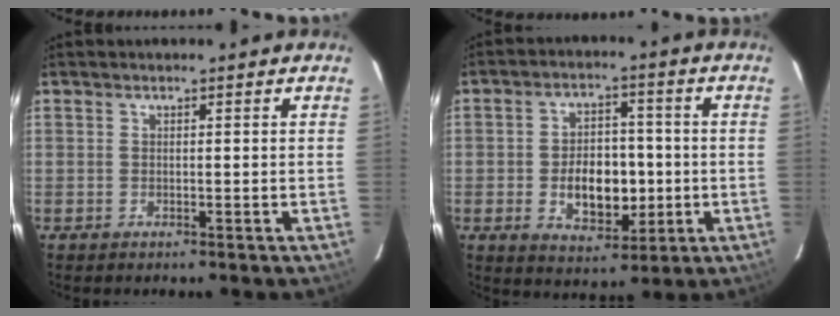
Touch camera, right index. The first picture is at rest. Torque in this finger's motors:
{"motor_torque": [0.79, -0.42, 0.55, 0.10]}